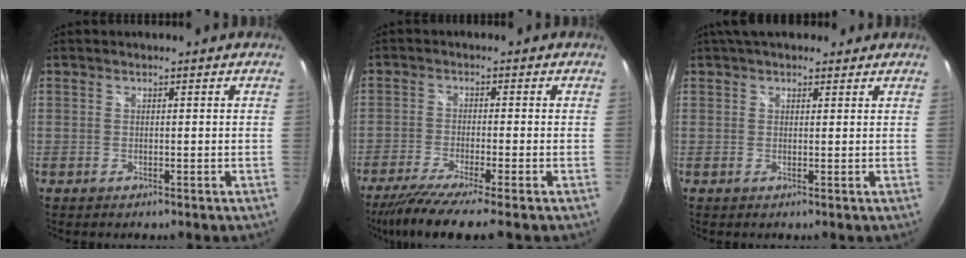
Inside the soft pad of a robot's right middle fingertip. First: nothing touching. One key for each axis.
{"total": 8.0, "fx": -6.5, "fy": -0.9, "fz": 4.6, "tx": -0.105, "ty": -0.032, "tz": -0.114}
{"total": 6.0, "fx": 4.6, "fy": 2.8, "fz": 2.8, "tx": -0.044, "ty": 0.025, "tz": 0.065}